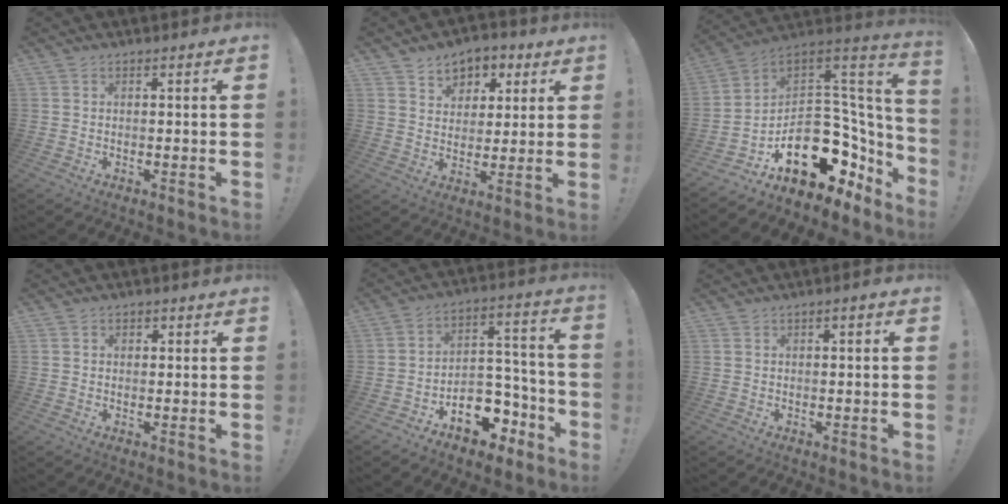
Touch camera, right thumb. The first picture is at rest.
{"total": 7.2, "force": [3.4, 6.2, 1.5], "torque": [-0.009, -0.027, 0.066]}
{"total": 23.2, "force": [-5.4, 15.4, 16.5], "torque": [-0.244, 0.002, -0.050]}
{"total": 1.3, "force": [0.3, 1.2, 0.6], "torque": [0.005, -0.003, 0.001]}
{"total": 12.9, "force": [-8.0, 8.7, 5.2], "torque": [-0.036, 0.073, -0.125]}
{"total": 1.0, "force": [-0.5, 0.4, 0.8], "torque": [-0.012, 0.003, -0.009]}